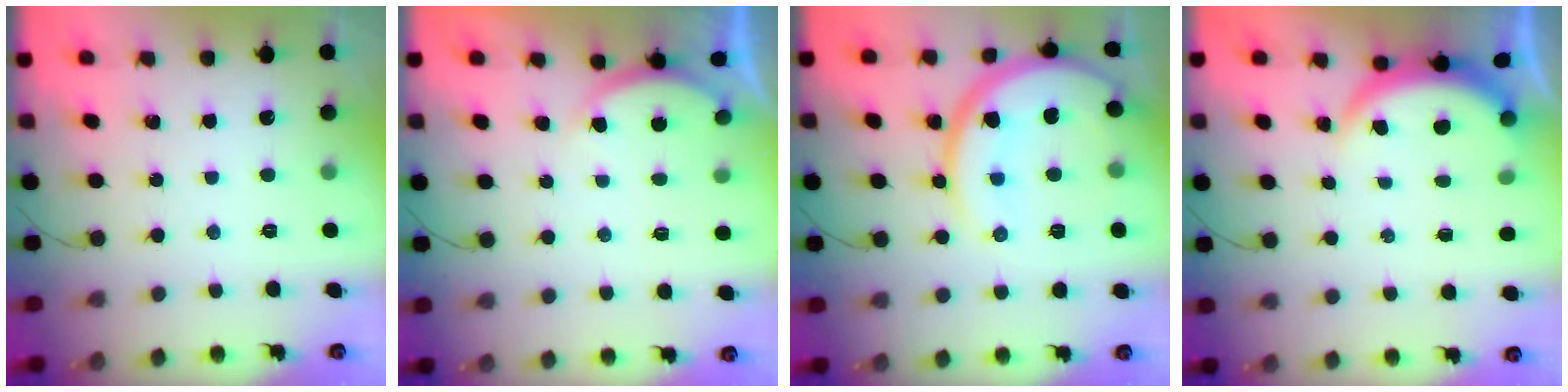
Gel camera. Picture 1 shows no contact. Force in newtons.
{"total": 2.6, "press": 2.5, "slide": 0.7}
{"total": 15.3, "press": 15.3, "slide": 1.1}
{"total": 3.9, "press": 3.9, "slide": 0.1}